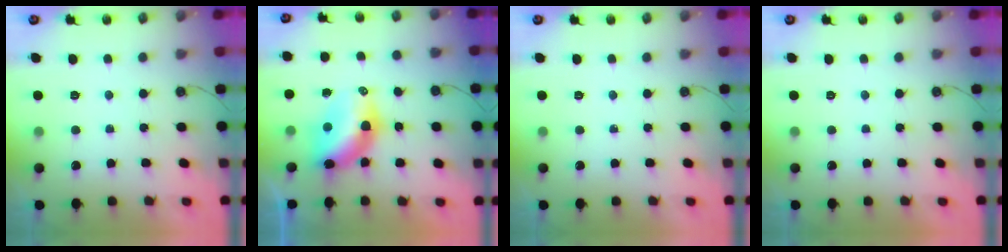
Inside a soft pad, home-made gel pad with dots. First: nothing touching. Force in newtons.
{"total": 8.4, "press": 8.4, "slide": 0.5}
{"total": 0.0}
{"total": 0.0}